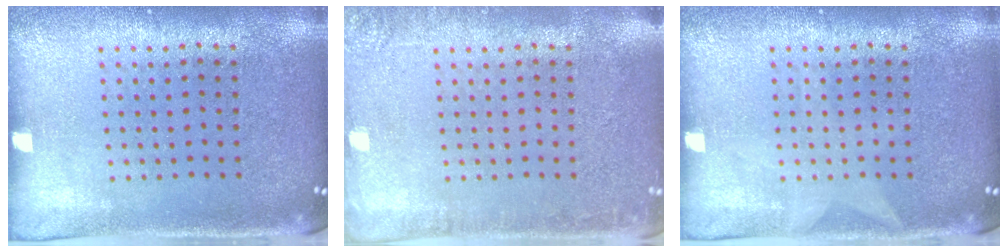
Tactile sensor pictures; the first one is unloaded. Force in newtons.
{"total": 2.0, "press": 2.0, "slide": 0.3}
{"total": 0.6, "press": 0.6, "slide": 0.1}